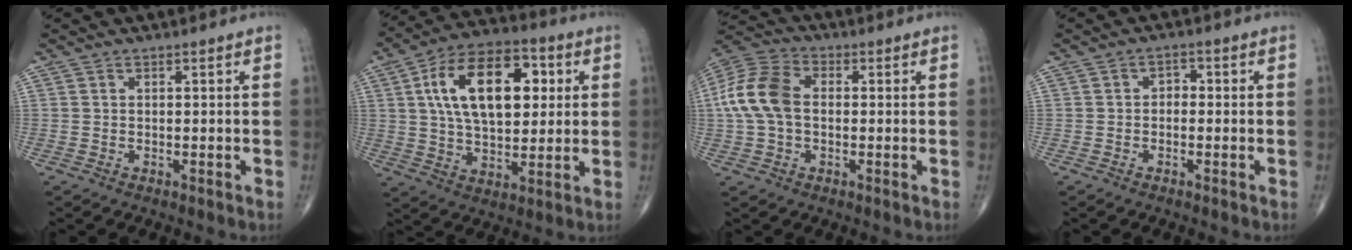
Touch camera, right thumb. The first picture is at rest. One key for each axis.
{"total": 19.6, "fx": 4.6, "fy": 10.8, "fz": 15.6, "tx": -0.234, "ty": 0.009, "tz": 0.073}
{"total": 11.9, "fx": 0.3, "fy": 7.9, "fz": 8.9, "tx": -0.191, "ty": 0.030, "tz": -0.003}
{"total": 1.9, "fx": -0.3, "fy": 1.5, "fz": 1.2, "tx": -0.006, "ty": 0.010, "tz": -0.014}